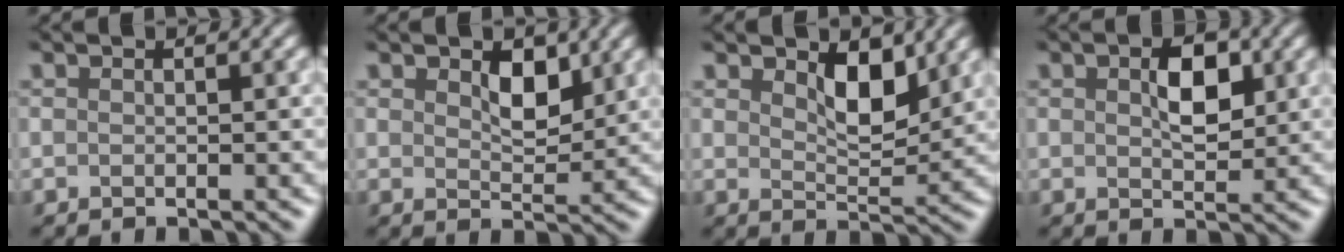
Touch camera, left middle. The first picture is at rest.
{"total": 2.0, "force": [1.5, 0.8, 1.0], "torque": [-0.027, -0.003, 0.031]}
{"total": 2.8, "force": [2.1, 0.8, 1.7], "torque": [-0.041, -0.007, 0.040]}
{"total": 1.9, "force": [1.0, 0.7, 1.5], "torque": [-0.034, 0.002, 0.018]}